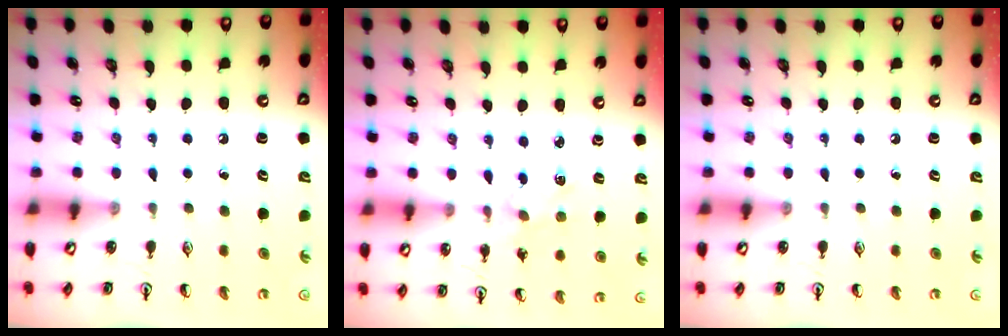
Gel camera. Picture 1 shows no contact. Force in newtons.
{"total": 2.0, "press": 2.0, "slide": 0.4}
{"total": 0.0}